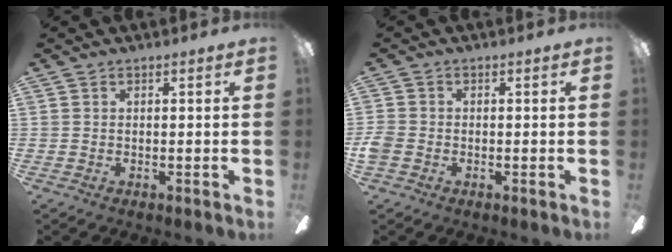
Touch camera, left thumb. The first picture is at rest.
{"total": 2.9, "force": [-1.0, 2.2, 1.6], "torque": [-0.032, 0.007, -0.018]}